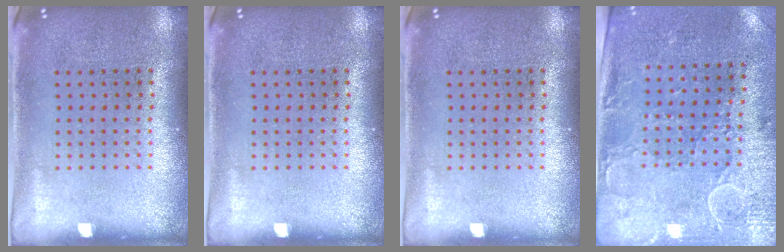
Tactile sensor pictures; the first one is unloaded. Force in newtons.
{"total": 0.0}
{"total": 0.0}
{"total": 2.9, "press": 2.4, "slide": 1.7}